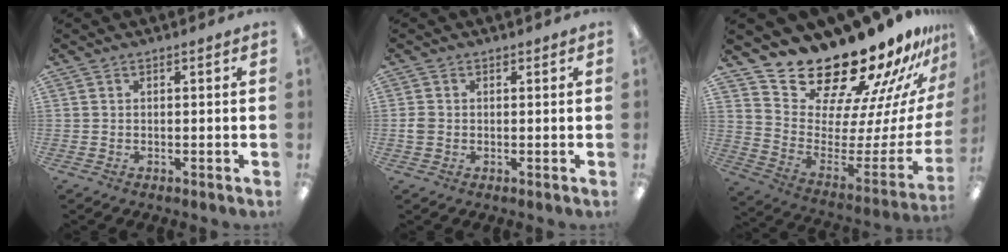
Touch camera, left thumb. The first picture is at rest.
{"total": 2.1, "force": [-0.1, 1.9, 1.0], "torque": [-0.016, 0.005, -0.002]}
{"total": 21.6, "force": [20.0, 5.6, 6.0], "torque": [-0.099, -0.178, 0.354]}